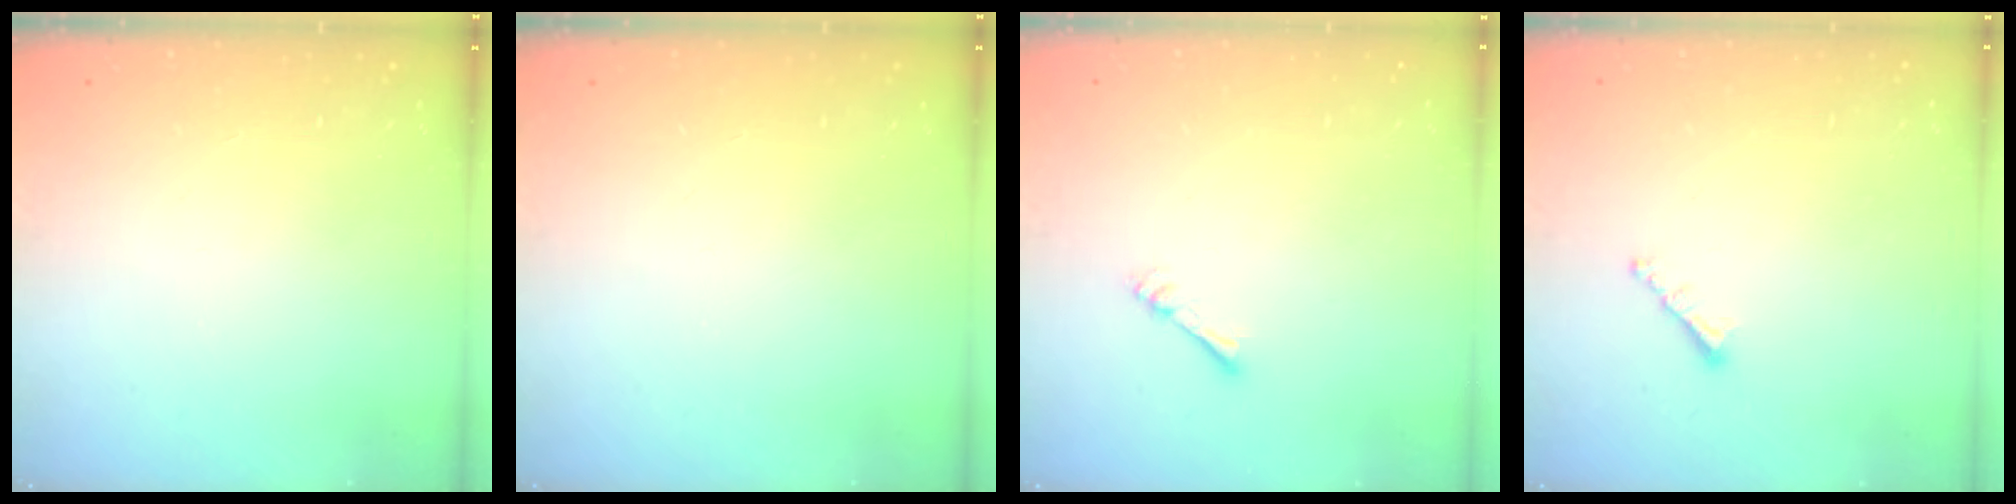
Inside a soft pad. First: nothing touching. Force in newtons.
{"total": 0.0}
{"total": 1.7, "press": 1.7, "slide": 0.2}
{"total": 1.8, "press": 1.7, "slide": 0.5}